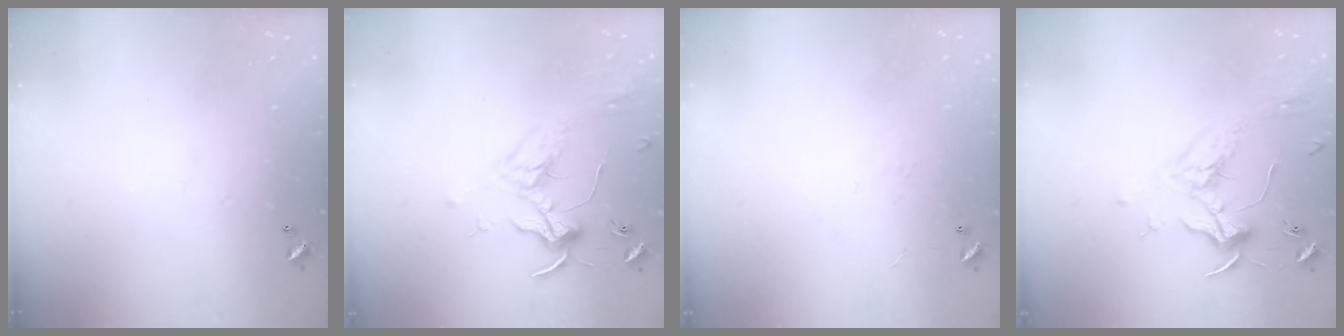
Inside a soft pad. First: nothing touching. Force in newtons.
{"total": 1.7, "press": 1.5, "slide": 0.7}
{"total": 6.6, "press": 6.6, "slide": 0.7}
{"total": 1.8, "press": 1.6, "slide": 0.8}